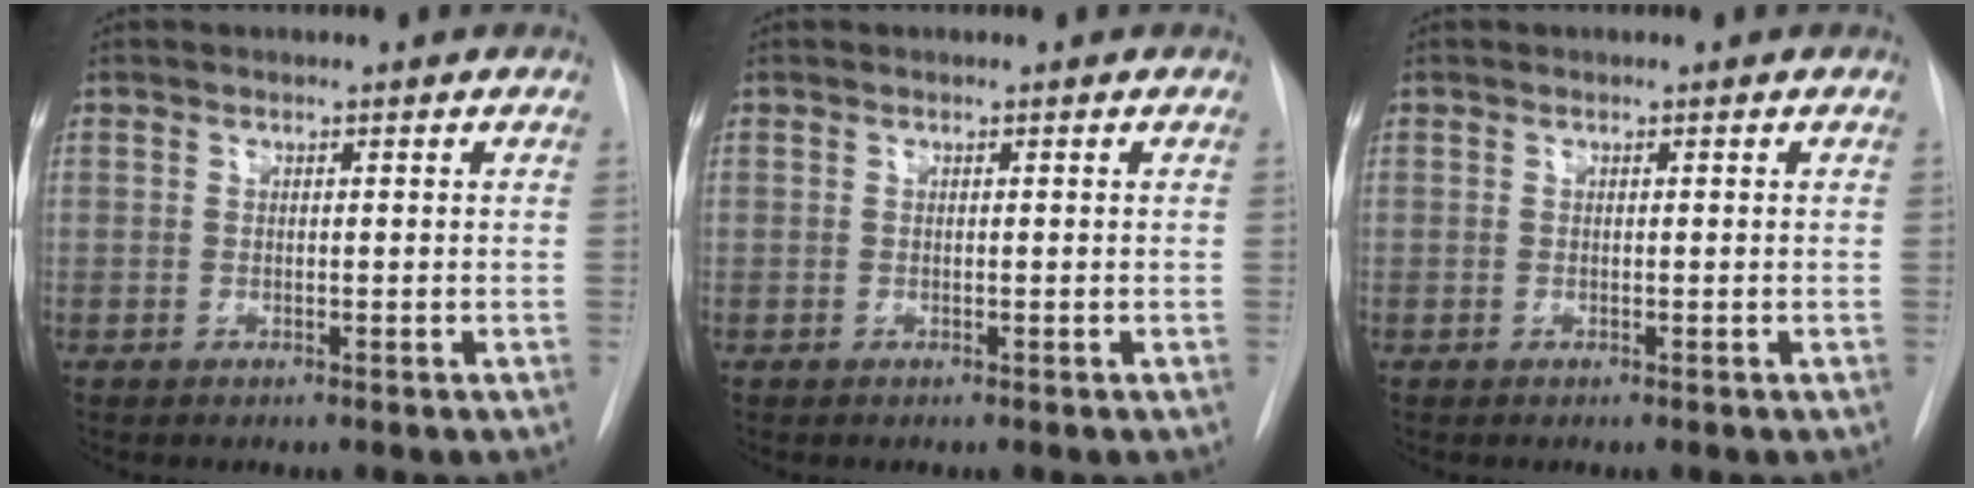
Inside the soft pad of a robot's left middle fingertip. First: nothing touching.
{"total": 0.0}
{"total": 0.0}